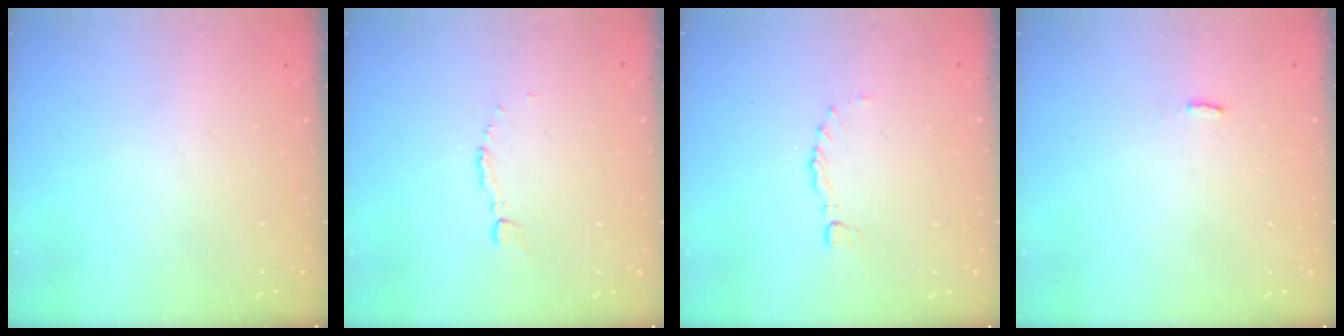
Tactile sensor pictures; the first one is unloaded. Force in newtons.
{"total": 3.0, "press": 3.0, "slide": 0.3}
{"total": 0.0}
{"total": 2.3, "press": 2.3, "slide": 0.4}